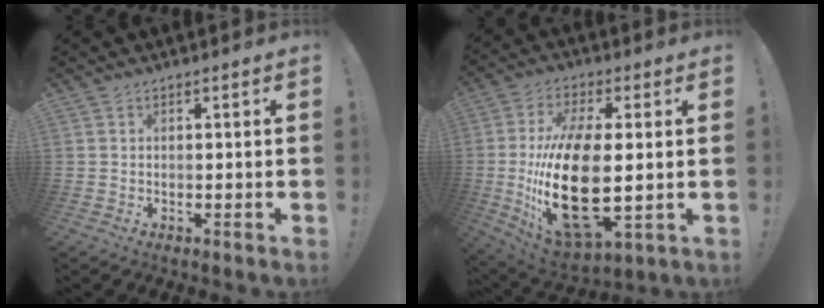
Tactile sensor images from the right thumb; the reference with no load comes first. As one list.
[{"total": 24.3, "force": [-1.1, 11.1, 21.6], "torque": [-0.436, -0.018, -0.011]}]